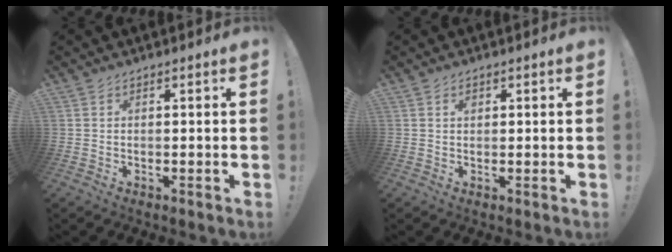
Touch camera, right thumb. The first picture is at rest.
{"total": 0.6, "force": [0.3, 0.4, 0.4], "torque": [-0.007, 0.002, 0.006]}